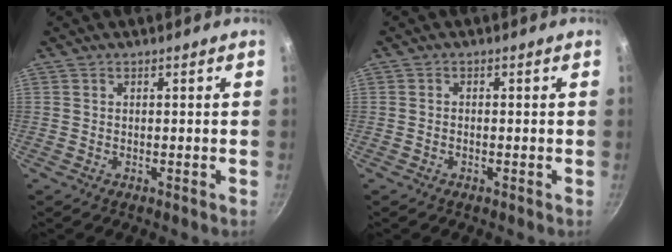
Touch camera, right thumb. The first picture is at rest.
{"total": 0.7, "force": [-0.3, 0.4, 0.4], "torque": [-0.007, 0.004, -0.008]}